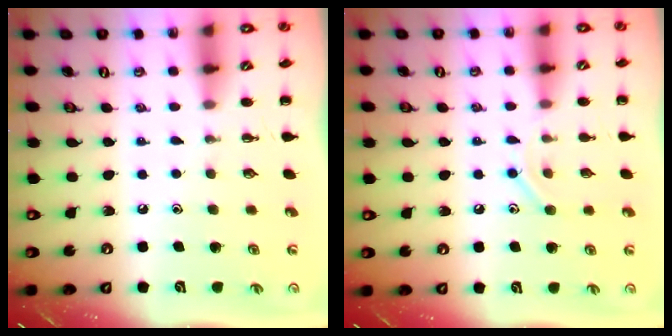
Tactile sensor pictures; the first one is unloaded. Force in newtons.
{"total": 8.0, "press": 7.8, "slide": 1.5}